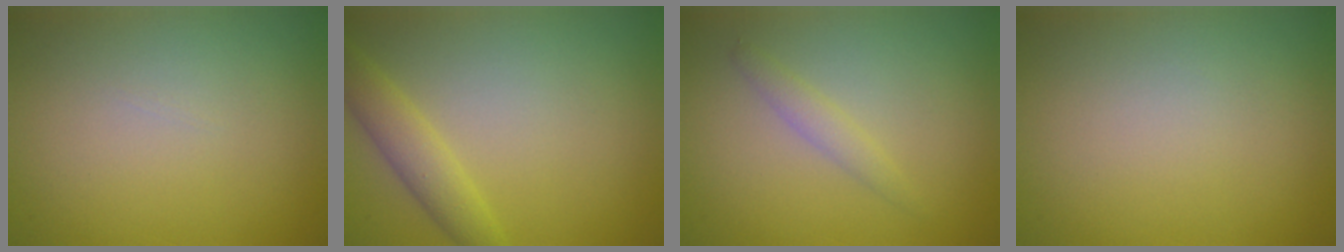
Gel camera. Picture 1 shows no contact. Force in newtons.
{"total": 2.8, "press": 2.8, "slide": 0.2}
{"total": 1.5, "press": 1.5, "slide": 0.1}
{"total": 0.0}